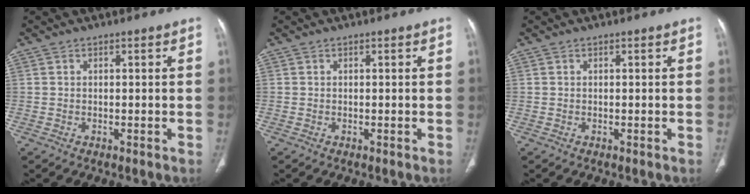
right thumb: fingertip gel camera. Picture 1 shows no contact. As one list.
[{"total": 0.0}, {"total": 0.0}]